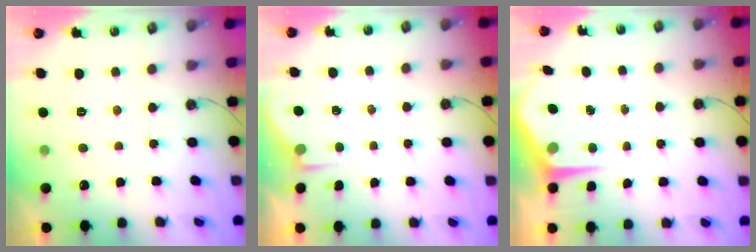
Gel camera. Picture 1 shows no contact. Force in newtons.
{"total": 3.4, "press": 3.3, "slide": 0.5}
{"total": 4.7, "press": 4.7, "slide": 0.5}